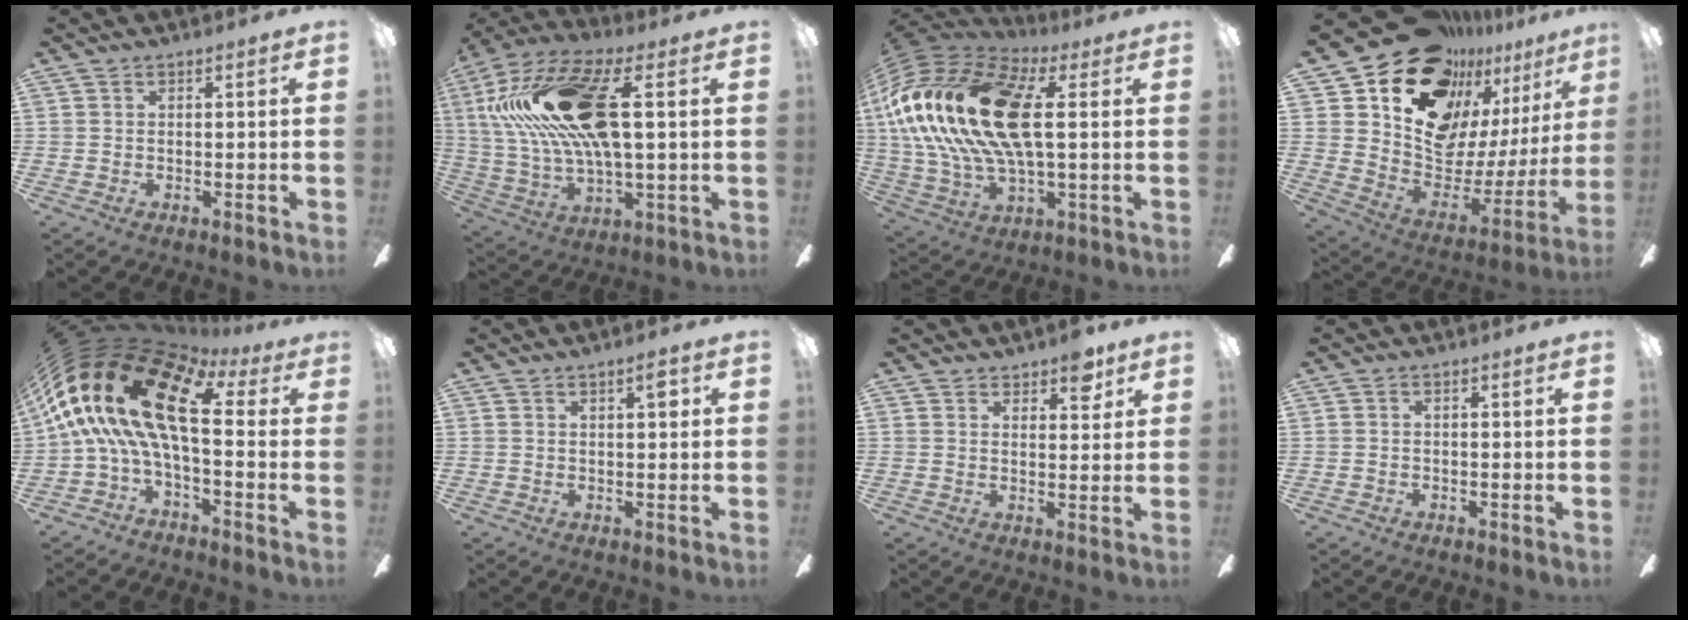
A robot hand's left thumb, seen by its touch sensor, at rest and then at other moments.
{"total": 24.8, "force": [6.2, 10.6, 21.6], "torque": [-0.434, 0.000, 0.101]}
{"total": 25.5, "force": [3.5, 12.5, 22.0], "torque": [-0.467, 0.002, 0.057]}
{"total": 17.6, "force": [13.9, 9.5, 5.2], "torque": [-0.092, -0.122, 0.261]}
{"total": 24.7, "force": [5.0, 11.5, 21.3], "torque": [-0.461, -0.033, 0.084]}
{"total": 3.3, "force": [1.6, 1.0, 2.7], "torque": [-0.033, -0.004, 0.020]}
{"total": 5.8, "force": [4.4, 2.6, 2.7], "torque": [-0.023, -0.021, 0.074]}
{"total": 0.0}